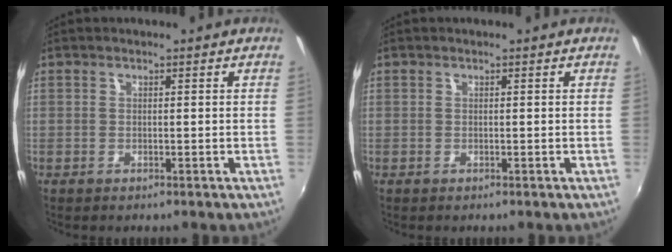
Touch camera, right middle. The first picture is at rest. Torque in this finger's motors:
{"motor_torque": [-0.02, 0.01, 0.00, 0.00]}